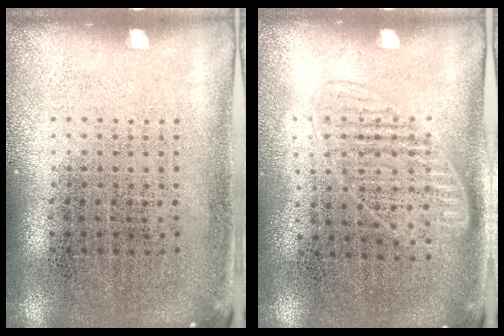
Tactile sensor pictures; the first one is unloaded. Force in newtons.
{"total": 1.2, "press": 1.0, "slide": 0.6}